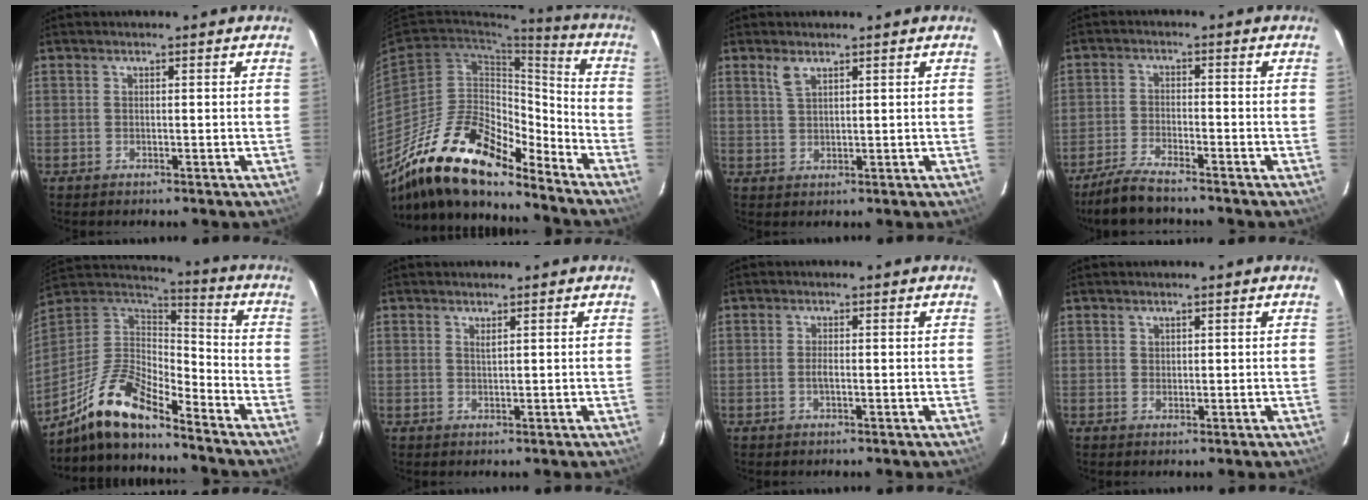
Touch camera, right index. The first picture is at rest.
{"total": 22.4, "force": [-17.5, 6.9, 12.1], "torque": [-0.215, -0.010, -0.315]}
{"total": 2.5, "force": [1.7, 1.0, 1.6], "torque": [-0.032, 0.003, 0.035]}
{"total": 7.3, "force": [-6.4, 1.1, 3.4], "torque": [-0.093, -0.012, -0.120]}
{"total": 16.1, "force": [-12.4, 4.2, 9.4], "torque": [-0.204, -0.007, -0.242]}
{"total": 0.7, "force": [0.6, 0.0, 0.4], "torque": [-0.008, 0.000, 0.010]}
{"total": 1.2, "force": [-0.4, 0.2, 1.1], "torque": [-0.023, -0.001, -0.007]}
{"total": 0.8, "force": [0.5, 0.6, 0.0], "torque": [0.001, 0.003, 0.010]}